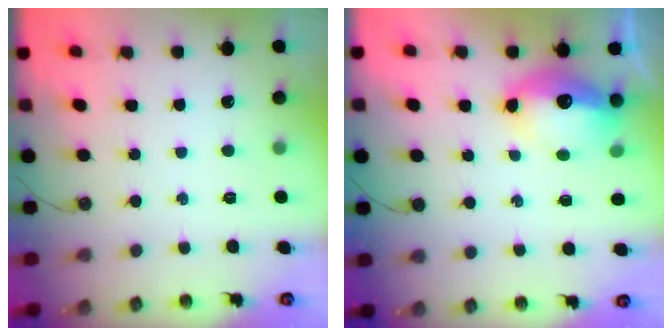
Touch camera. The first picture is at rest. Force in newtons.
{"total": 11.1, "press": 11.0, "slide": 1.1}